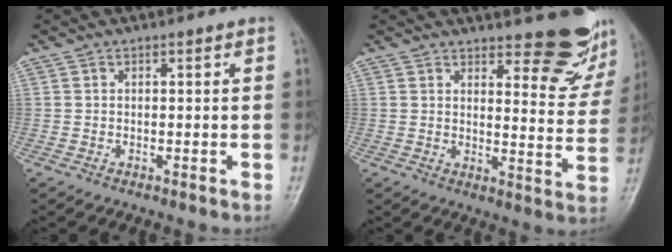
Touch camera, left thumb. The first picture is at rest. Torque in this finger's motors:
{"motor_torque": [0.29, 0.20, 0.10, -0.25, 0.04]}